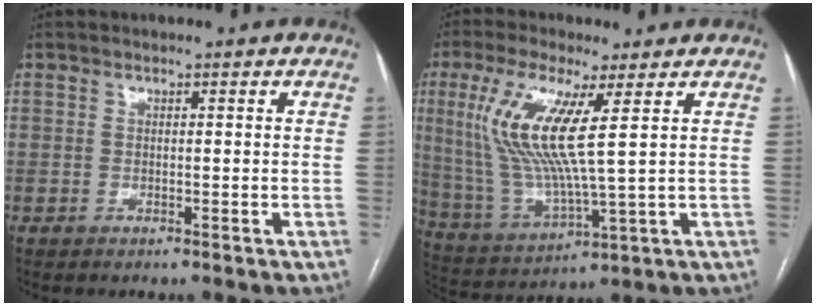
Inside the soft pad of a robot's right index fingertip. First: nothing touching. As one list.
[{"total": 13.0, "force": [3.8, 1.7, 12.3], "torque": [-0.281, -0.006, 0.076]}]